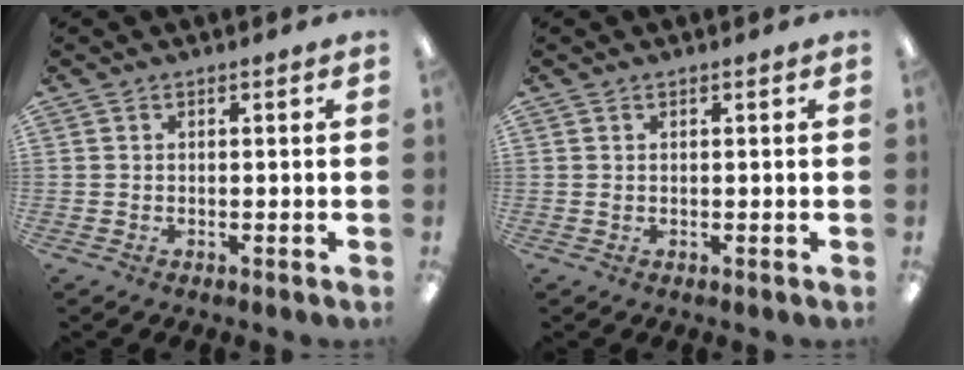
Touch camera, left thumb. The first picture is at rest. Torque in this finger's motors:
{"motor_torque": [0.06, 0.24, 0.04, 0.05, -0.01]}